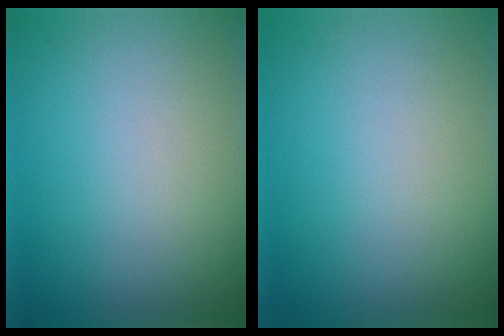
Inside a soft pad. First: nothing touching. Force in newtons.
{"total": 0.0}